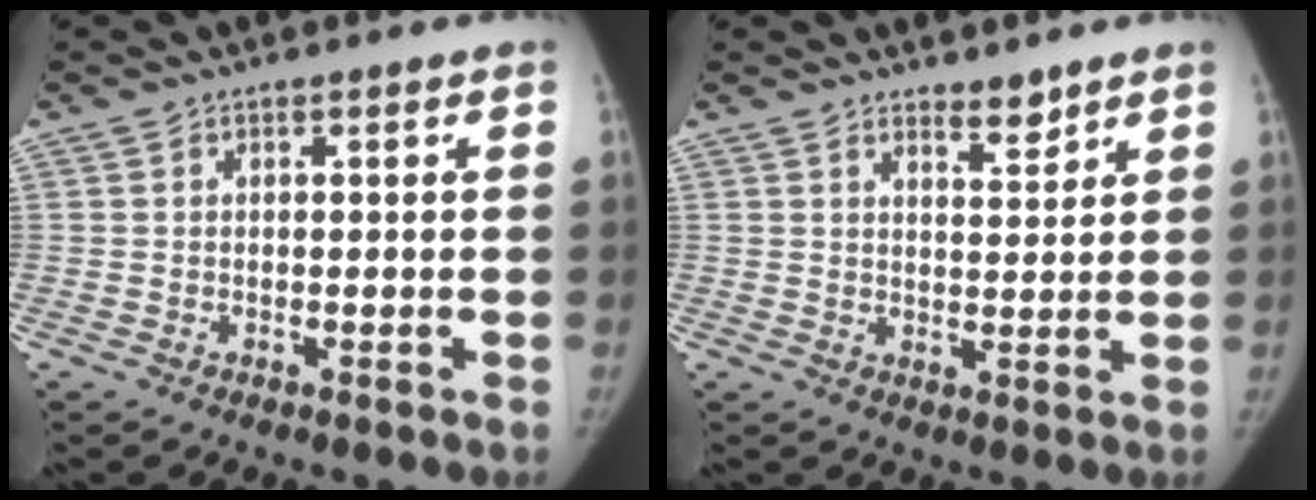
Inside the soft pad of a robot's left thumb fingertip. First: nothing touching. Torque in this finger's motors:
{"motor_torque": [-0.08, 0.04, 0.09, 0.29, 0.00]}